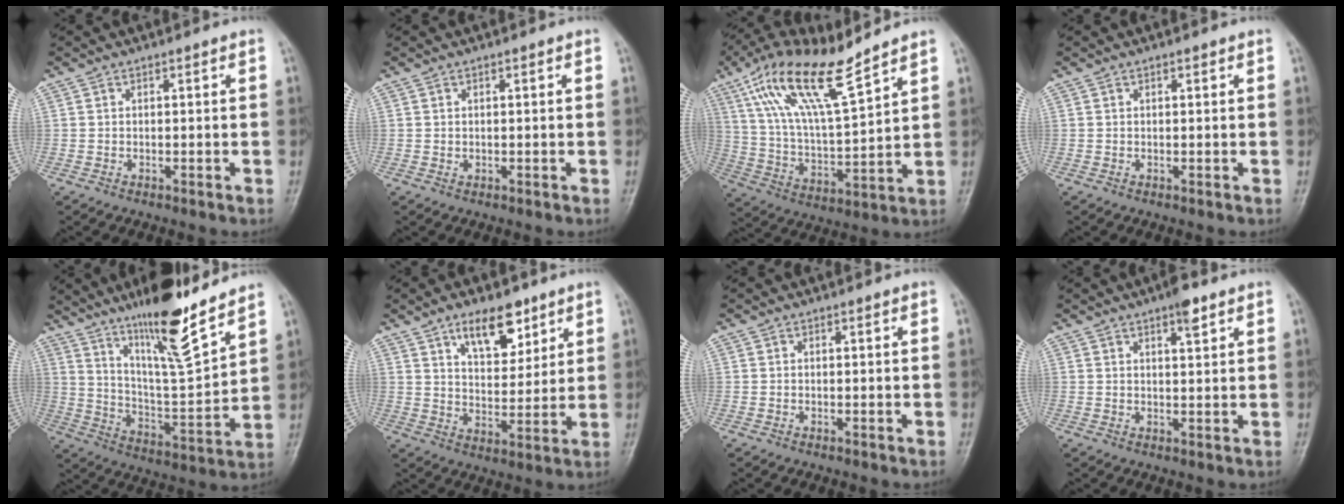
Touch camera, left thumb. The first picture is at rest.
{"total": 0.5, "force": [0.2, 0.3, 0.4], "torque": [-0.003, -0.001, 0.004]}
{"total": 16.3, "force": [10.8, 3.5, 11.7], "torque": [-0.213, -0.040, 0.215]}
{"total": 0.6, "force": [0.3, 0.2, 0.4], "torque": [-0.007, 0.000, 0.004]}
{"total": 17.3, "force": [12.8, 2.1, 11.4], "torque": [-0.175, -0.081, 0.224]}
{"total": 10.3, "force": [6.4, 5.0, 6.4], "torque": [-0.071, -0.042, 0.109]}
{"total": 0.0}
{"total": 3.9, "force": [2.4, 1.0, 2.8], "torque": [-0.039, -0.009, 0.035]}